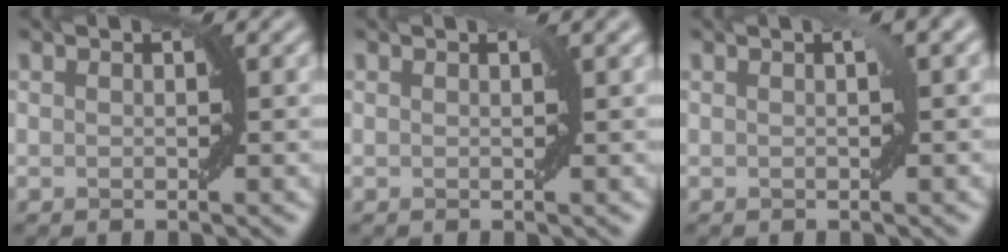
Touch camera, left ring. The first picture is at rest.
{"total": 0.7, "force": [0.4, 0.0, 0.6], "torque": [-0.006, 0.003, 0.007]}
{"total": 1.3, "force": [0.3, 0.0, 1.2], "torque": [-0.018, 0.009, 0.006]}